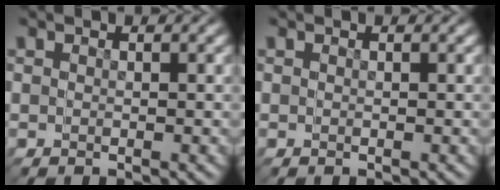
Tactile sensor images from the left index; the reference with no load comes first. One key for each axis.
{"total": 0.0}